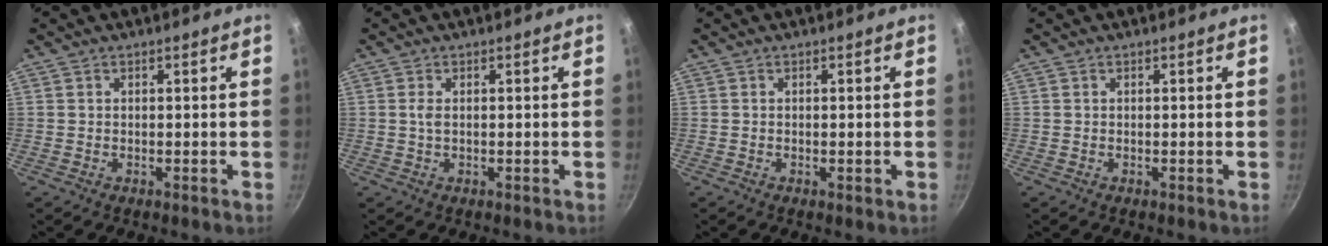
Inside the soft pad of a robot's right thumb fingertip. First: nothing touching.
{"total": 1.2, "force": [0.1, 0.5, 1.1], "torque": [-0.024, 0.000, 0.002]}
{"total": 0.7, "force": [-0.1, 0.2, 0.6], "torque": [-0.008, 0.000, -0.002]}
{"total": 0.0}